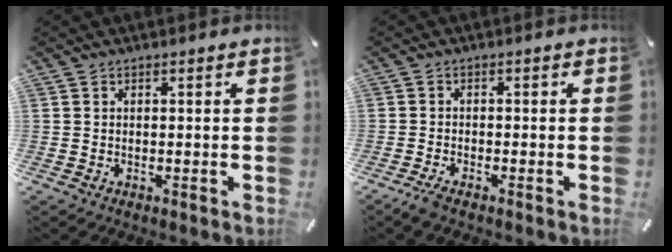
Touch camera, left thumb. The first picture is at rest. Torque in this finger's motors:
{"motor_torque": [-0.02, 0.13, 0.01, 0.01, 0.00]}